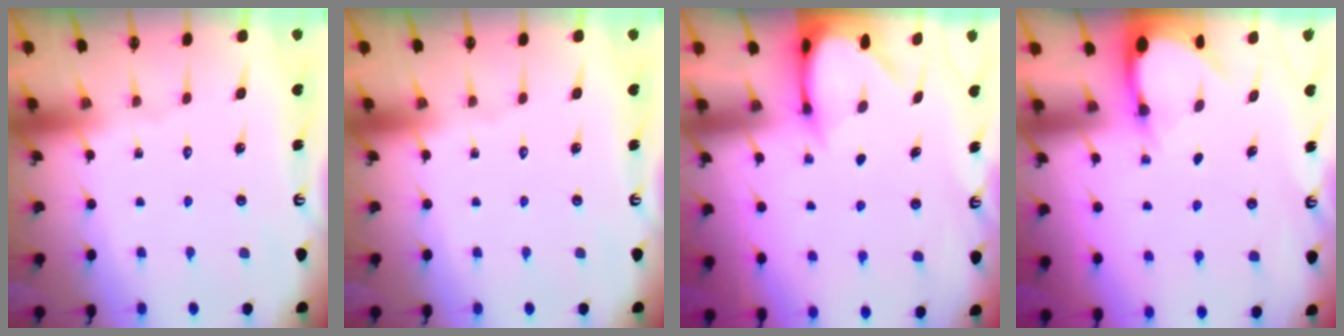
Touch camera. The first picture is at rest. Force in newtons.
{"total": 0.0}
{"total": 3.5, "press": 3.4, "slide": 0.3}
{"total": 3.4, "press": 3.4, "slide": 0.2}